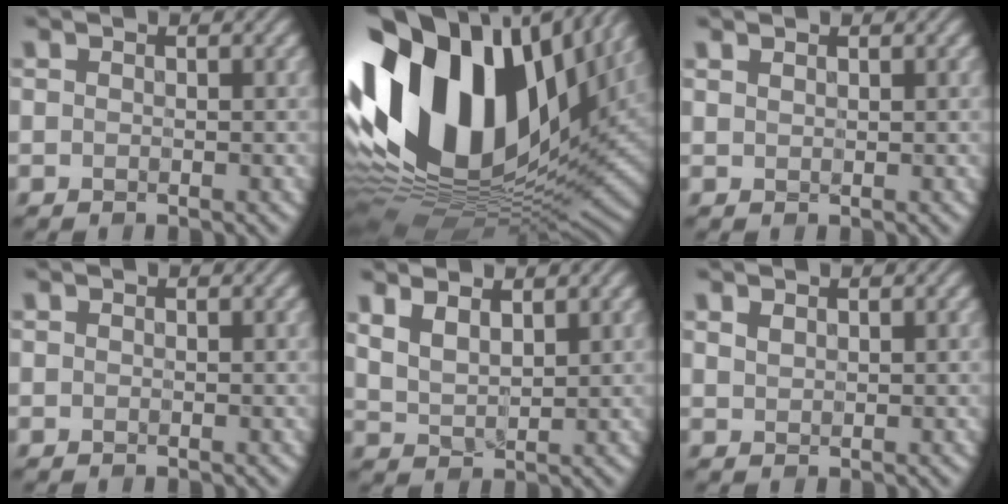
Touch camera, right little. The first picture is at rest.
{"total": 19.0, "force": [4.8, 11.1, 14.6], "torque": [-0.293, 0.014, 0.076]}
{"total": 0.8, "force": [0.6, 0.3, 0.3], "torque": [-0.003, 0.005, 0.006]}
{"total": 0.0}
{"total": 3.3, "force": [1.9, 1.6, 2.1], "torque": [-0.045, 0.005, 0.035]}
{"total": 0.8, "force": [0.5, 0.4, 0.4], "torque": [-0.011, 0.004, 0.012]}